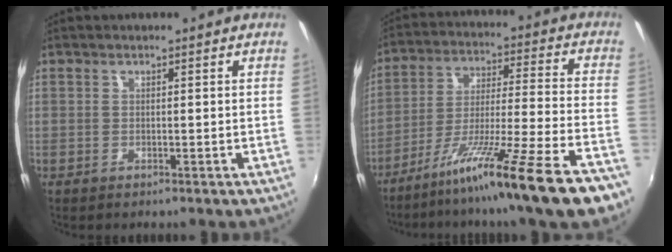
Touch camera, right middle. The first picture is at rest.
{"total": 21.1, "force": [-15.6, -1.7, 14.1], "torque": [-0.231, -0.063, -0.245]}